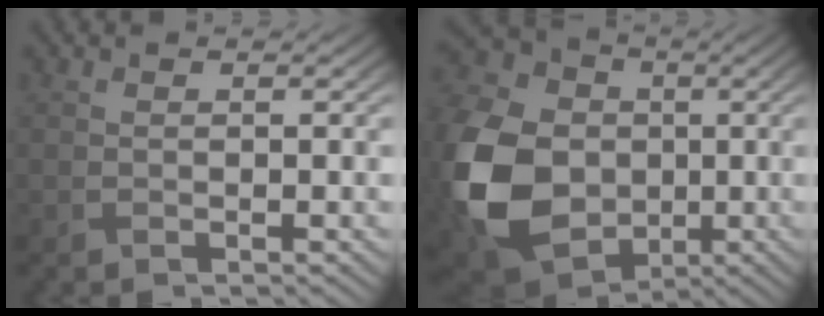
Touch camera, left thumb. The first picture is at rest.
{"total": 18.4, "force": [-2.8, 14.4, 11.1], "torque": [-0.315, -0.024, -0.054]}